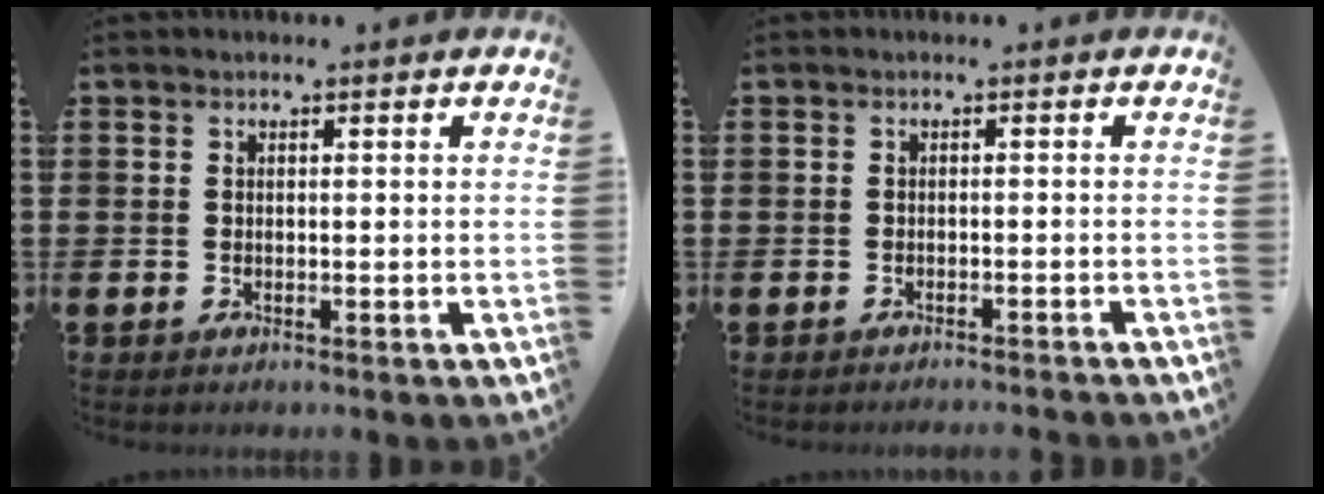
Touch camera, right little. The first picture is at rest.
{"total": 0.8, "force": [-0.8, -0.2, 0.0], "torque": [0.000, 0.001, -0.016]}